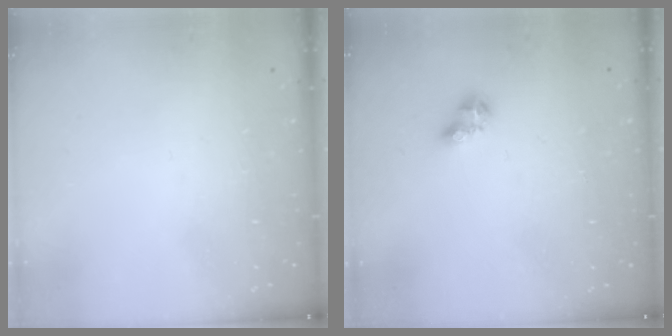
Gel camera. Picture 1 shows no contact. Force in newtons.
{"total": 5.7, "press": 5.7, "slide": 0.5}